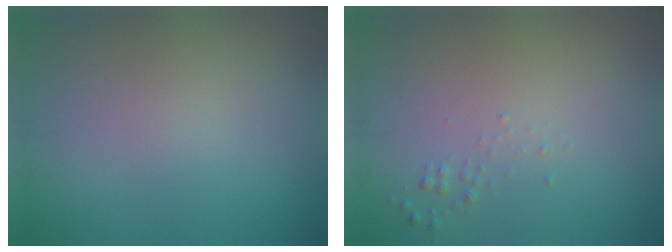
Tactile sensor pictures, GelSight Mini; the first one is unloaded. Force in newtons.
{"total": 0.6, "press": 0.6, "slide": 0.0}